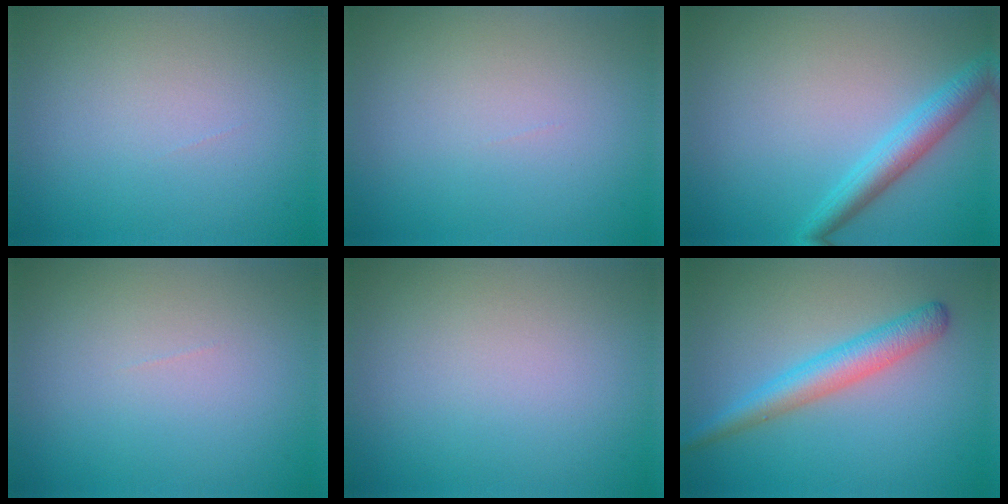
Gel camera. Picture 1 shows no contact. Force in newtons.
{"total": 0.0}
{"total": 3.3, "press": 3.3, "slide": 0.1}
{"total": 0.0}
{"total": 0.0}
{"total": 3.6, "press": 3.6, "slide": 0.2}